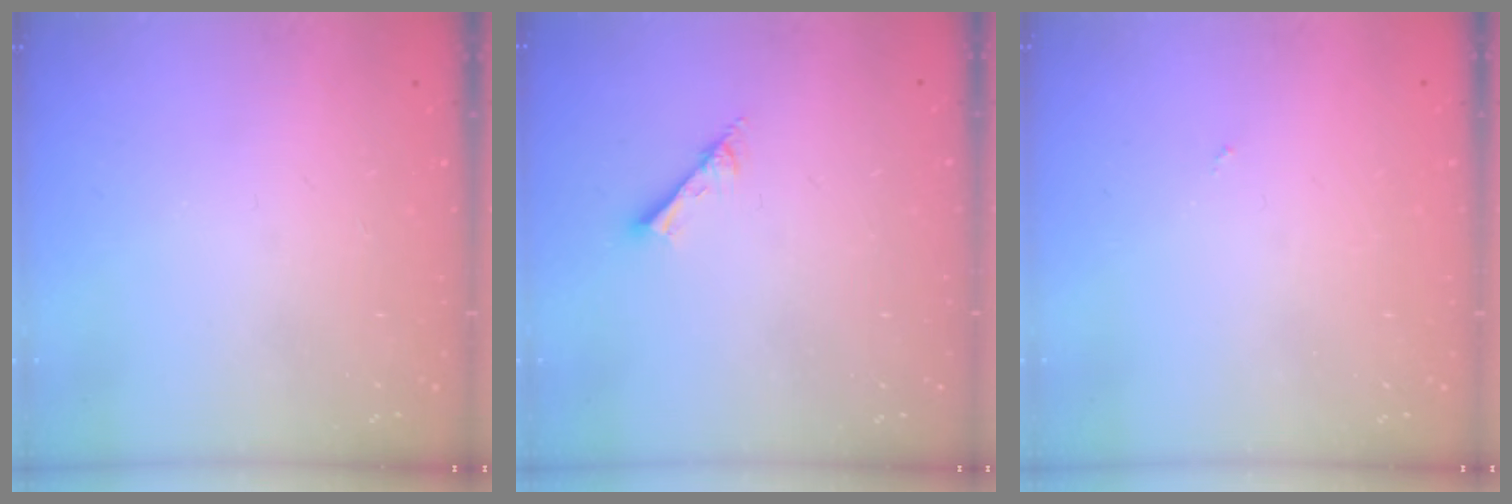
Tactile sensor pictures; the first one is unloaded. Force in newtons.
{"total": 2.8, "press": 2.7, "slide": 0.4}
{"total": 0.0}